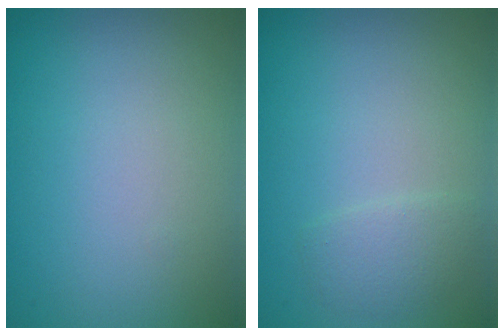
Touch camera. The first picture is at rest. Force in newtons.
{"total": 1.5, "press": 1.5, "slide": 0.0}